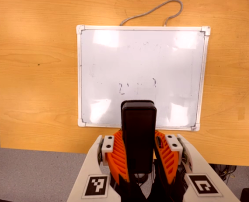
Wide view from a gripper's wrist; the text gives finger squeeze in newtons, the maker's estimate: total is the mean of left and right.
{"total": 8.7, "left": 7.2, "right": 10.2}